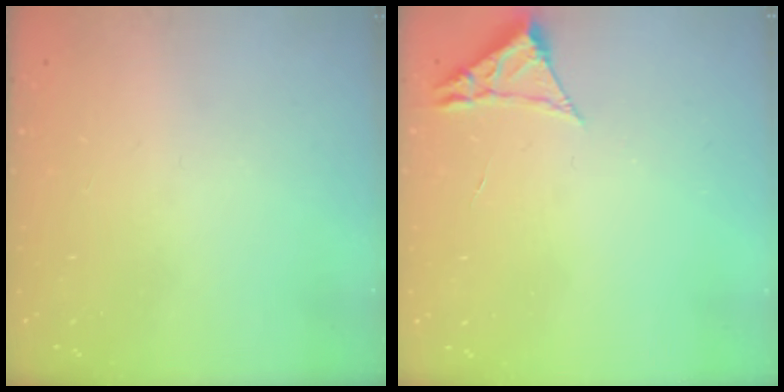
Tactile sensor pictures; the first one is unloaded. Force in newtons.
{"total": 2.3, "press": 2.3, "slide": 0.4}